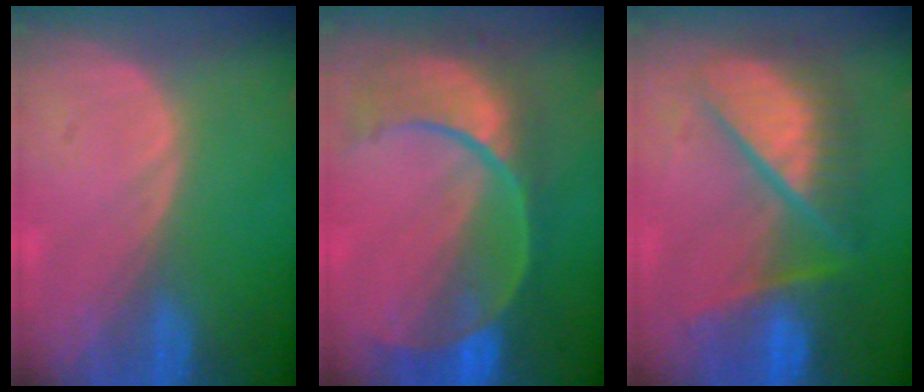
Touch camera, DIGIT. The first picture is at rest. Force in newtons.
{"total": 11.0, "press": 9.3, "slide": 6.0}
{"total": 9.9, "press": 9.9, "slide": 1.0}